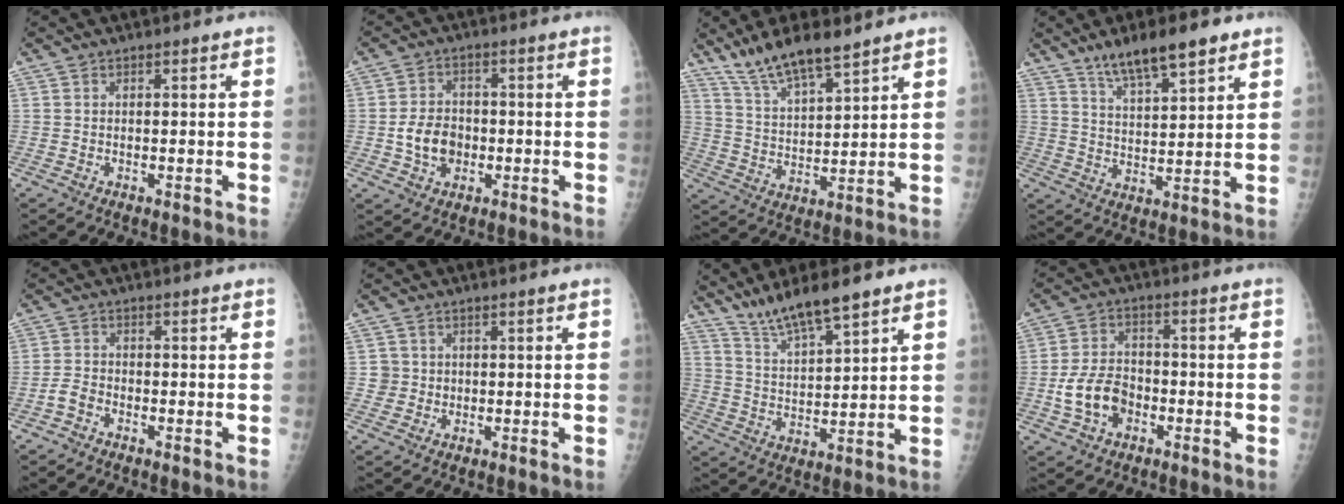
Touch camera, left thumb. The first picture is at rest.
{"total": 6.9, "force": [-1.3, 5.4, 4.1], "torque": [-0.054, 0.010, -0.023]}
{"total": 10.9, "force": [8.8, 2.2, 6.2], "torque": [-0.106, -0.045, 0.172]}
{"total": 10.6, "force": [7.4, 2.8, 7.1], "torque": [-0.105, -0.033, 0.129]}
{"total": 2.7, "force": [-1.5, 1.7, 1.4], "torque": [-0.027, 0.012, -0.032]}
{"total": 2.8, "force": [0.2, 2.8, -0.2], "torque": [0.024, 0.006, 0.001]}
{"total": 10.1, "force": [8.0, 1.4, 6.0], "torque": [-0.106, -0.043, 0.157]}
{"total": 9.0, "force": [-2.9, 6.5, 5.5], "torque": [-0.092, 0.025, -0.054]}